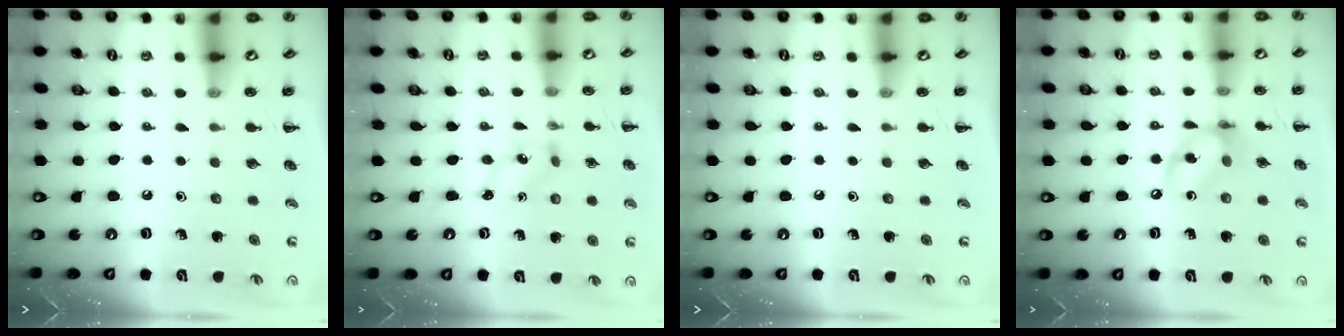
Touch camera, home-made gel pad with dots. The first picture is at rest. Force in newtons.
{"total": 1.4, "press": 1.4, "slide": 0.3}
{"total": 0.0}
{"total": 9.6, "press": 9.4, "slide": 1.8}